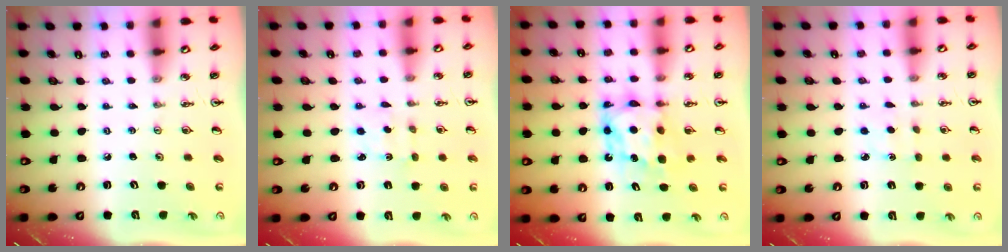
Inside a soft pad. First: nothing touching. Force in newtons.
{"total": 2.8, "press": 2.8, "slide": 0.5}
{"total": 7.4, "press": 7.4, "slide": 0.6}
{"total": 2.7, "press": 2.6, "slide": 0.3}